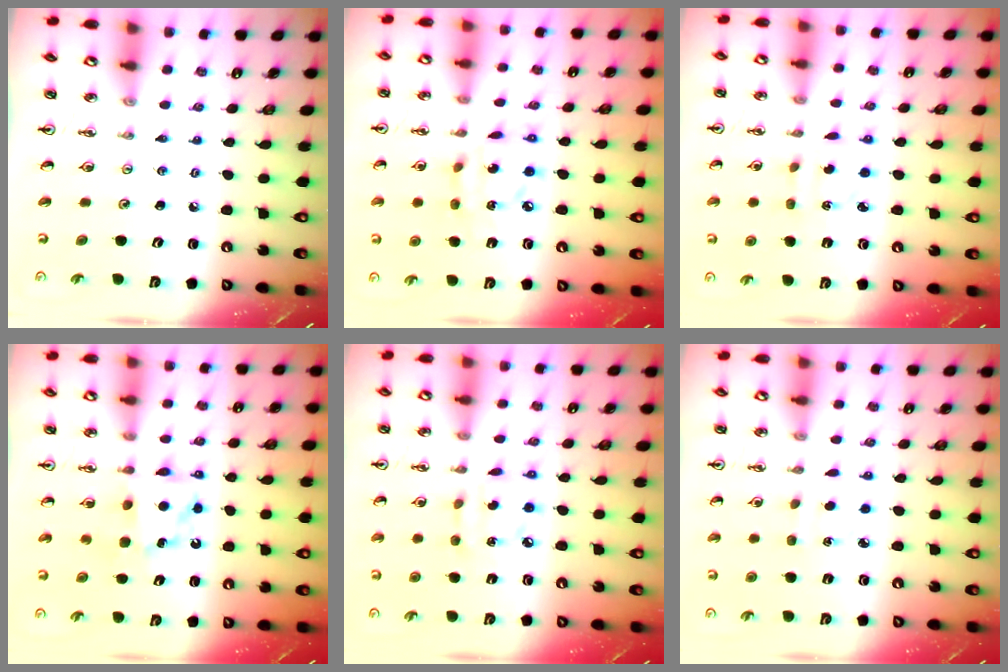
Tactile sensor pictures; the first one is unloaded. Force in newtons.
{"total": 10.3, "press": 10.2, "slide": 0.7}
{"total": 3.8, "press": 3.7, "slide": 0.8}
{"total": 6.5, "press": 6.5, "slide": 0.3}
{"total": 6.5, "press": 6.5, "slide": 0.3}
{"total": 3.2, "press": 3.2, "slide": 0.4}